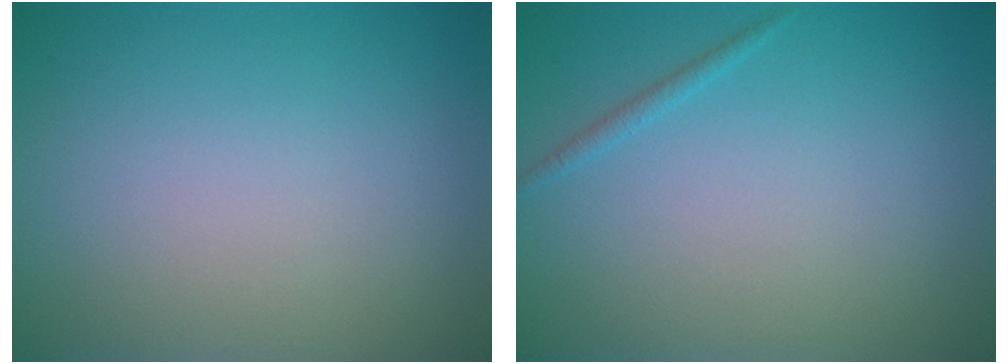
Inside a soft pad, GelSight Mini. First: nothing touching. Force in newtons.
{"total": 0.6, "press": 0.6, "slide": 0.1}